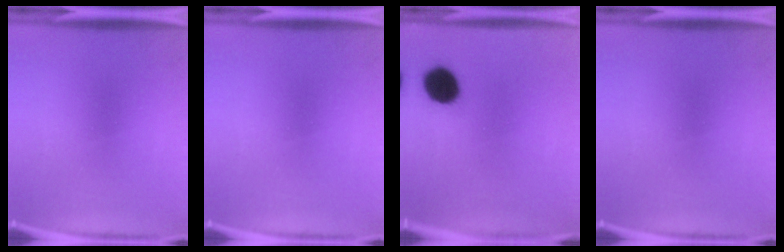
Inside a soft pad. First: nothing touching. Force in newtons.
{"total": 0.0}
{"total": 9.0}
{"total": 0.0}